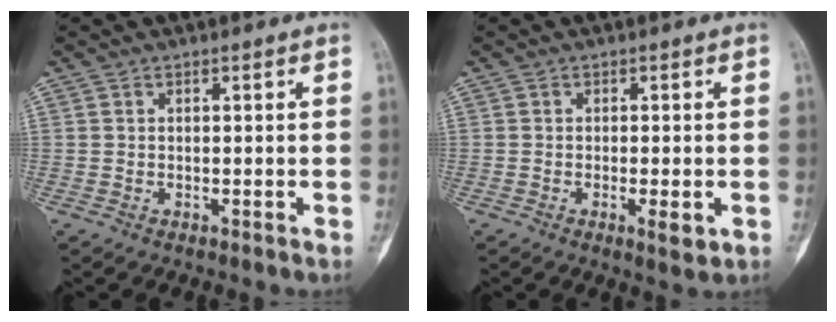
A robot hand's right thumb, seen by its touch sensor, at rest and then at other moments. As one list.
[{"total": 3.4, "force": [-1.0, 1.0, 3.0], "torque": [-0.048, -0.006, -0.014]}]